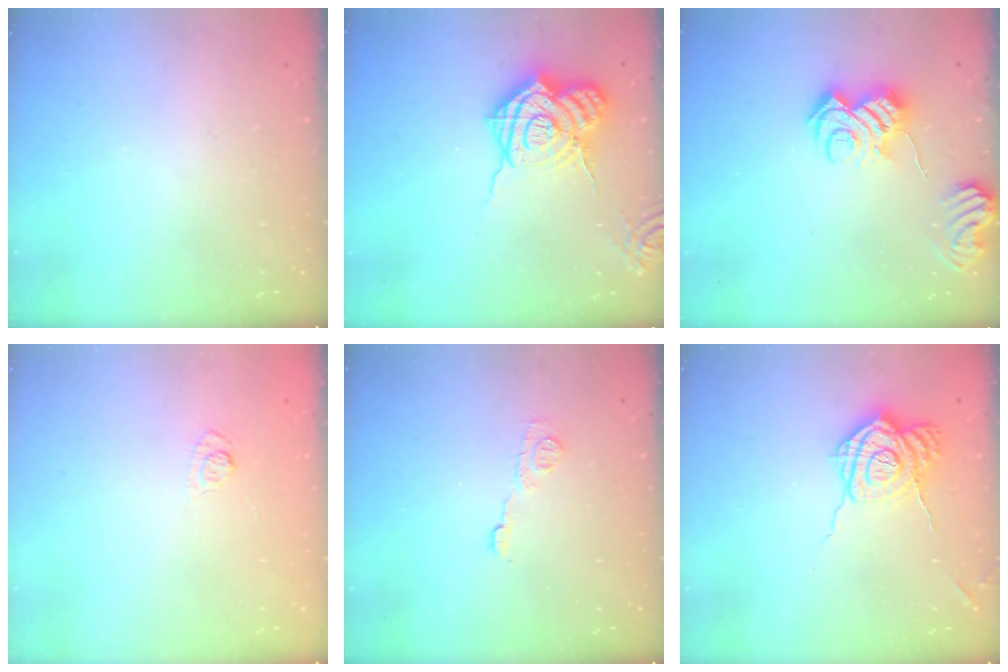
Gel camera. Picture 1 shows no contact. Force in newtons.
{"total": 19.0, "press": 19.0, "slide": 1.7}
{"total": 9.6, "press": 9.6, "slide": 0.9}
{"total": 3.5, "press": 3.1, "slide": 1.6}
{"total": 6.0, "press": 6.0, "slide": 0.2}
{"total": 14.0, "press": 13.9, "slide": 0.8}